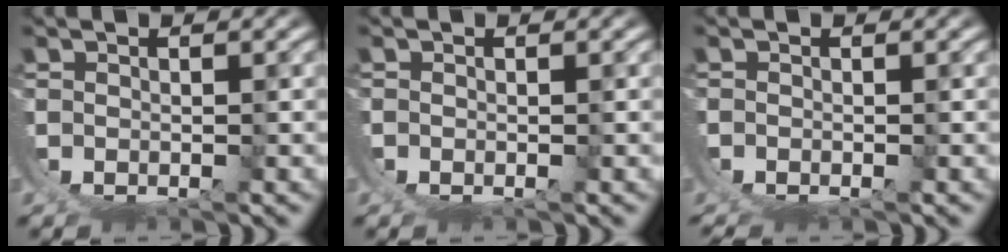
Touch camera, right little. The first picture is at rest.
{"total": 0.0}
{"total": 1.5, "force": [-1.2, 0.8, 0.0], "torque": [-0.003, -0.005, -0.019]}